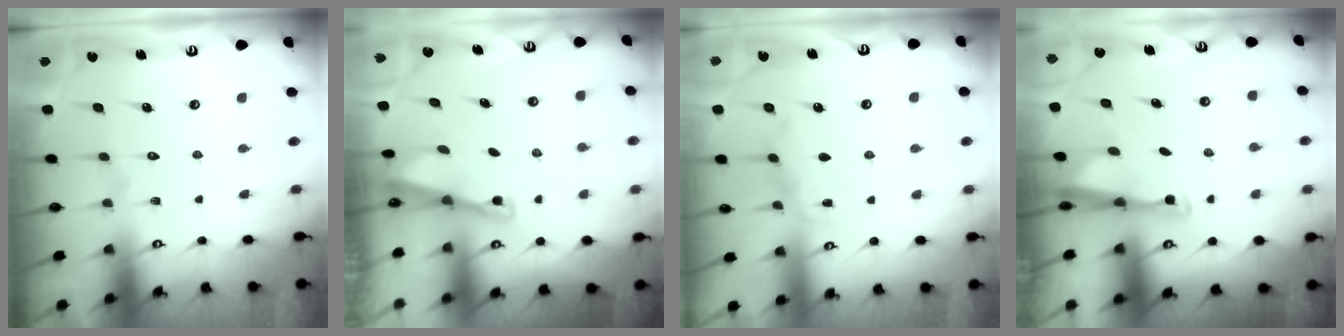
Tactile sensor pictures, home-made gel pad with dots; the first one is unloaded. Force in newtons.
{"total": 2.1, "press": 2.0, "slide": 0.3}
{"total": 5.5, "press": 5.4, "slide": 0.6}
{"total": 3.1, "press": 3.0, "slide": 0.8}